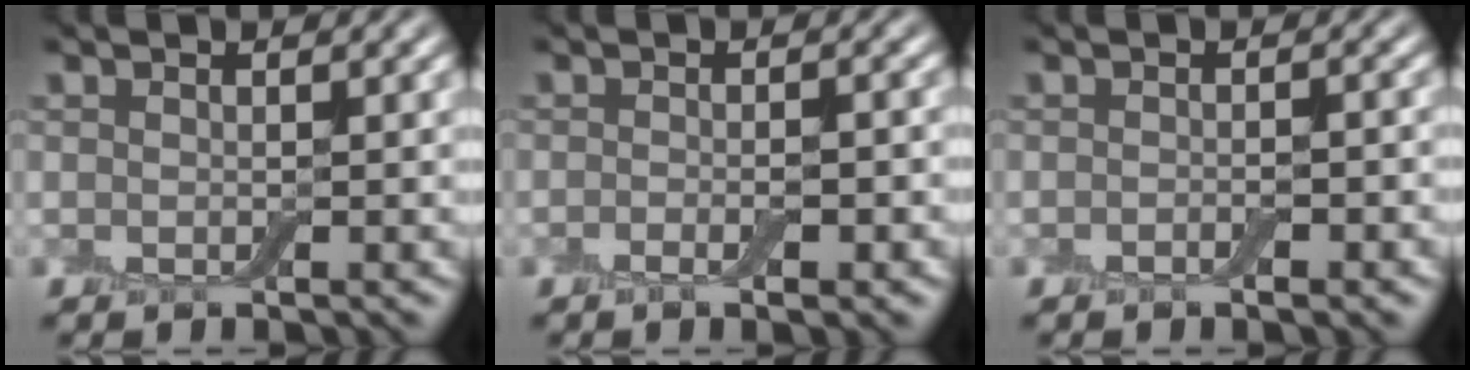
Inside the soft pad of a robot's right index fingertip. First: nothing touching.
{"total": 2.1, "force": [-1.0, 0.5, 1.8], "torque": [-0.025, 0.001, -0.016]}
{"total": 1.6, "force": [-0.9, 0.4, 1.3], "torque": [-0.018, -0.001, -0.013]}